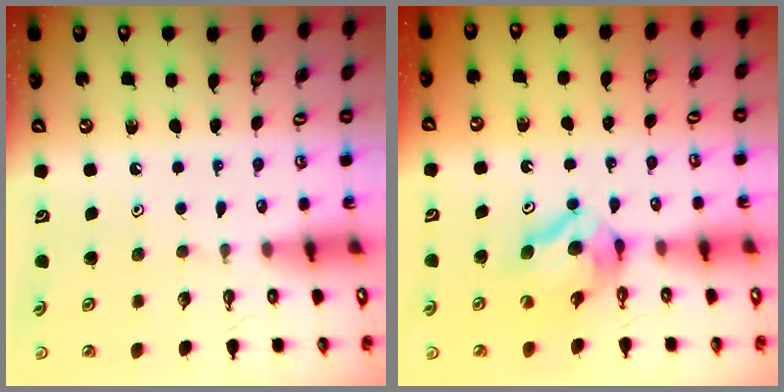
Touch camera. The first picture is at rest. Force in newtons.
{"total": 7.7, "press": 7.6, "slide": 0.6}